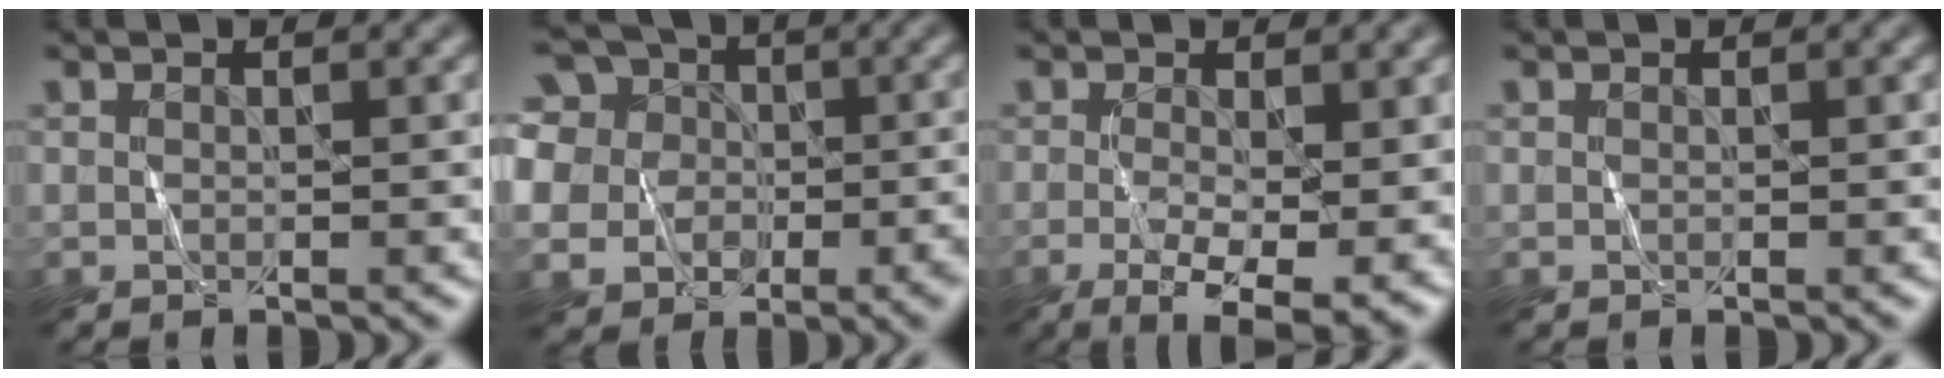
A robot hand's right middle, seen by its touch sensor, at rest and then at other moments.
{"total": 13.1, "force": [0.9, 11.5, 6.3], "torque": [-0.145, 0.015, -0.006]}
{"total": 7.7, "force": [-2.1, 2.8, 6.9], "torque": [-0.129, -0.015, -0.027]}
{"total": 0.0}